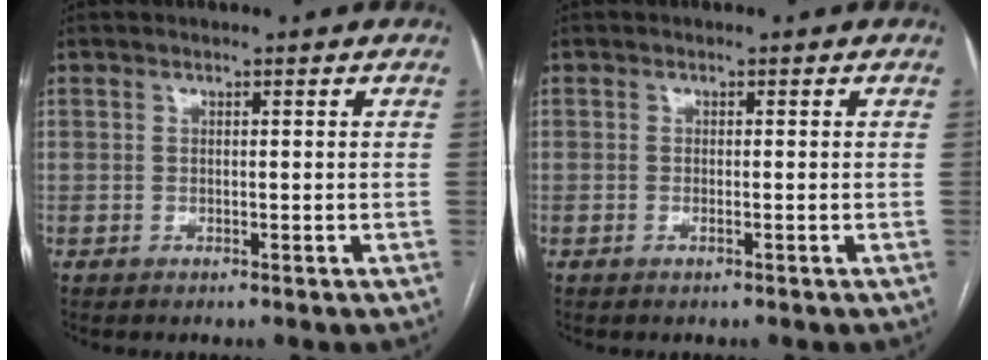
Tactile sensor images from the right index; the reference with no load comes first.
{"total": 0.6, "force": [-0.2, 0.1, 0.6], "torque": [-0.013, -0.001, -0.002]}